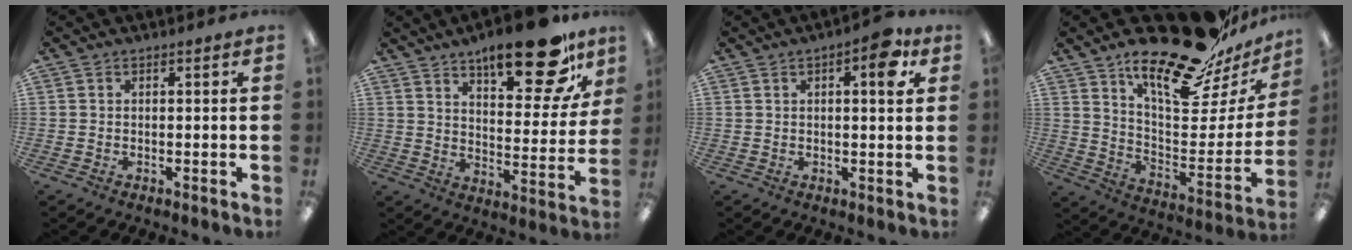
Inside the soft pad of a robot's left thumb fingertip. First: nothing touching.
{"total": 19.4, "force": [13.3, 6.7, 12.4], "torque": [-0.169, -0.081, 0.212]}
{"total": 6.6, "force": [2.9, 2.1, 5.5], "torque": [-0.081, -0.004, 0.042]}
{"total": 23.5, "force": [18.7, 6.9, 12.5], "torque": [-0.183, -0.136, 0.313]}